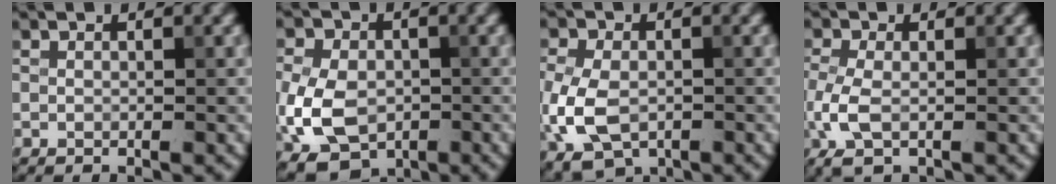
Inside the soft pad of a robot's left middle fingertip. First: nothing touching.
{"total": 7.9, "force": [-1.8, 5.7, 5.3], "torque": [-0.126, -0.011, -0.036]}
{"total": 6.5, "force": [-1.5, 4.5, 4.5], "torque": [-0.110, -0.015, -0.029]}
{"total": 3.5, "force": [-1.0, 1.6, 2.9], "torque": [-0.080, -0.005, -0.023]}